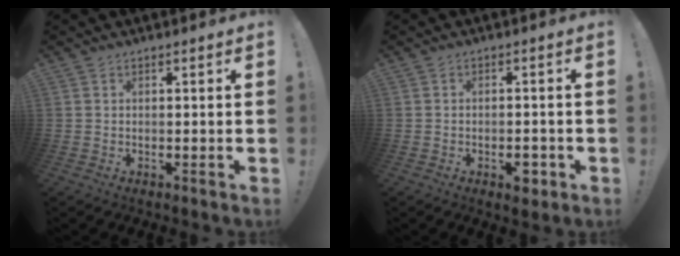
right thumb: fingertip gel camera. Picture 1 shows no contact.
{"total": 3.7, "force": [-1.9, 1.9, 2.5], "torque": [-0.030, 0.010, -0.030]}